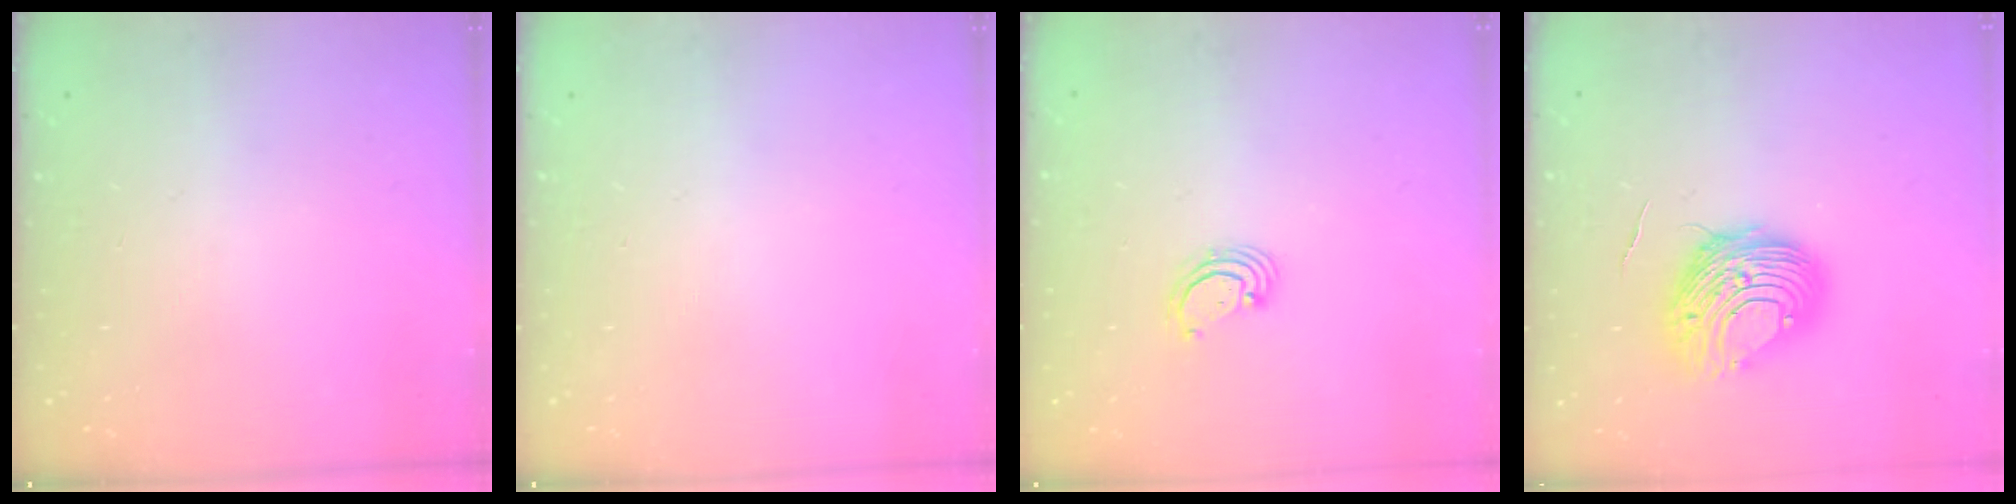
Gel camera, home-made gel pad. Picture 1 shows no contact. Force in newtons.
{"total": 0.0}
{"total": 2.8, "press": 2.8, "slide": 0.3}
{"total": 9.6, "press": 9.6, "slide": 0.8}